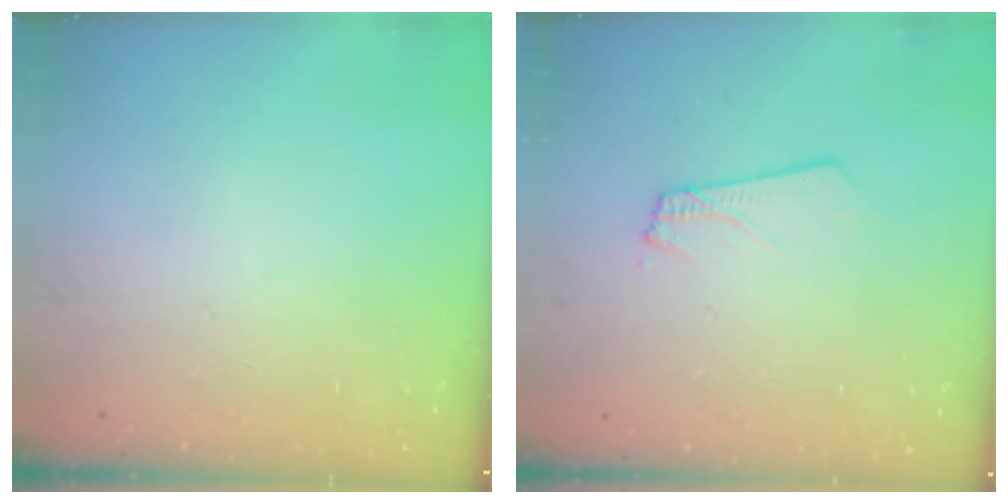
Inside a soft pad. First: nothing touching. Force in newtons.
{"total": 1.8, "press": 1.8, "slide": 0.1}